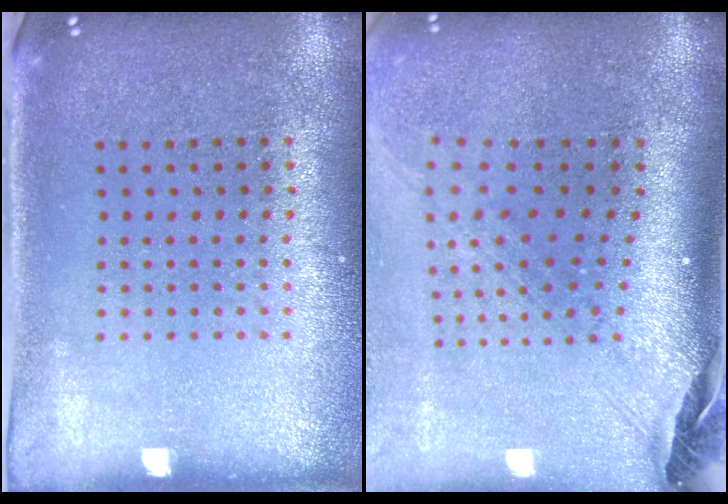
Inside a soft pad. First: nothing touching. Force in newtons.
{"total": 2.9, "press": 2.0, "slide": 2.0}